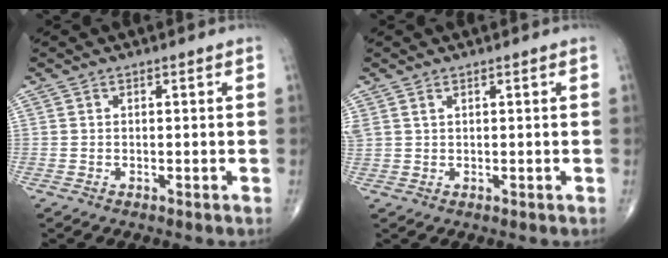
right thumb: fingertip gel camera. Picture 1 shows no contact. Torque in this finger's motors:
{"motor_torque": [-0.24, 0.16, 0.26, 0.23, 0.02]}